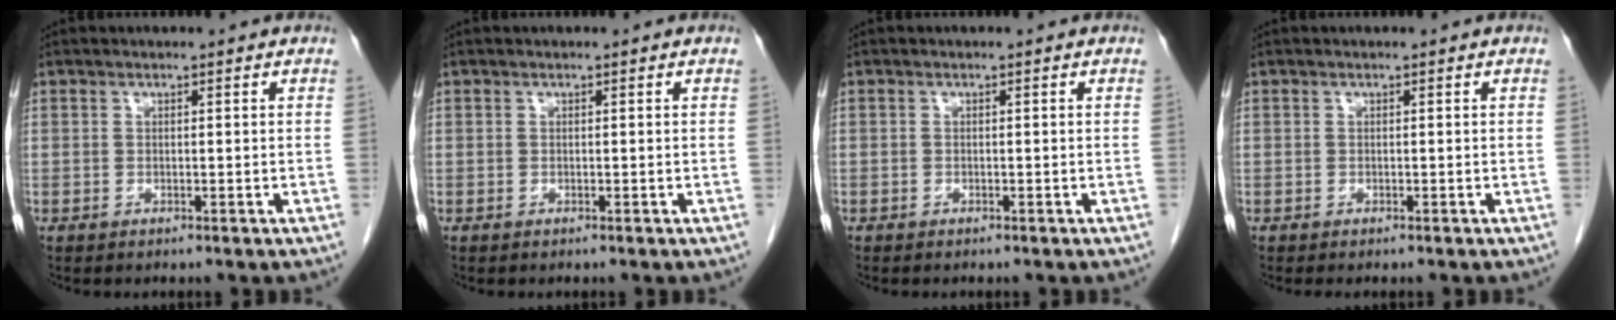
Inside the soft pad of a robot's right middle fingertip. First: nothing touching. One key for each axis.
{"total": 0.0}
{"total": 0.0}
{"total": 0.8, "fx": -0.7, "fy": 0.2, "fz": 0.3, "tx": -0.008, "ty": -0.003, "tz": -0.011}